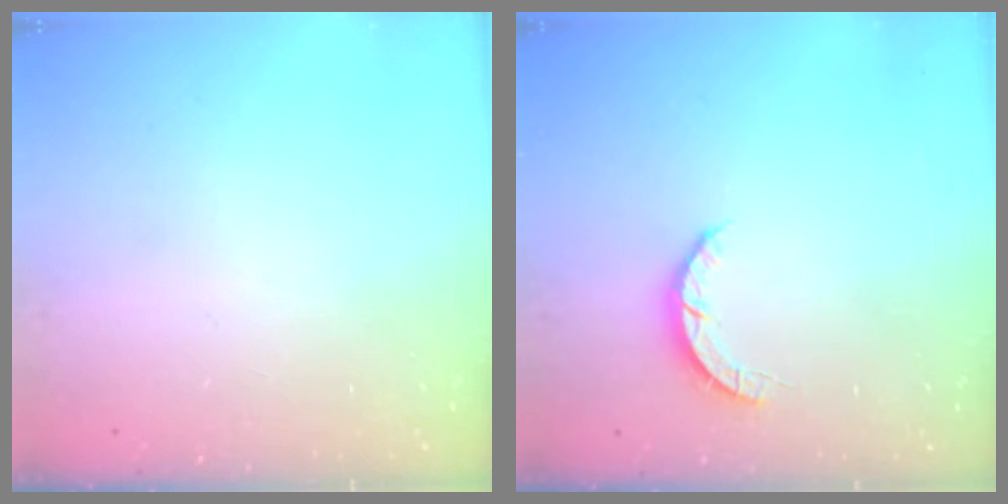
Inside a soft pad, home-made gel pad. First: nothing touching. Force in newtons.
{"total": 2.7, "press": 2.7, "slide": 0.4}